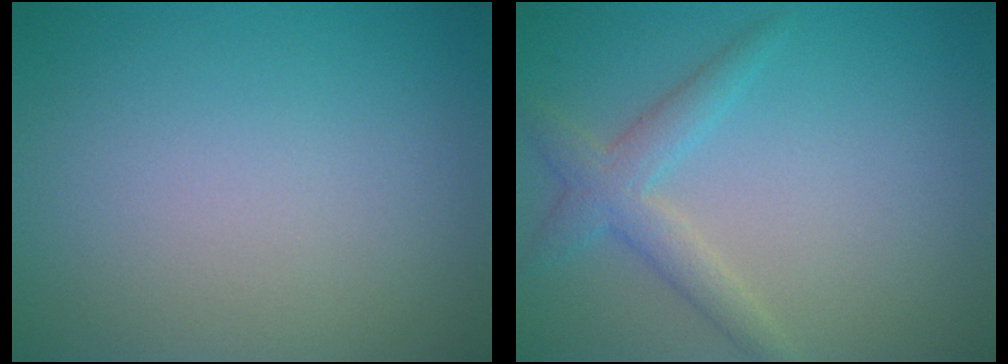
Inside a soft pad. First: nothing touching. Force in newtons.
{"total": 2.8, "press": 2.8, "slide": 0.1}